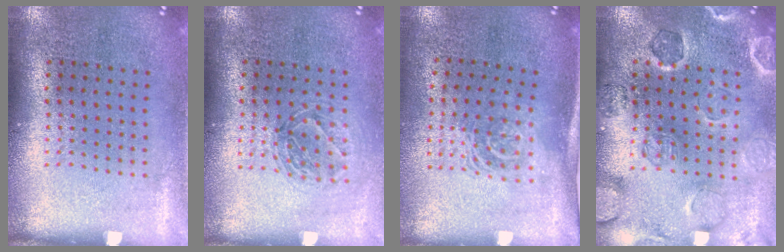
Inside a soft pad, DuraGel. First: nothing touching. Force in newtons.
{"total": 1.2, "press": 1.1, "slide": 0.6}
{"total": 1.6, "press": 1.2, "slide": 1.1}
{"total": 1.1, "press": 1.0, "slide": 0.2}